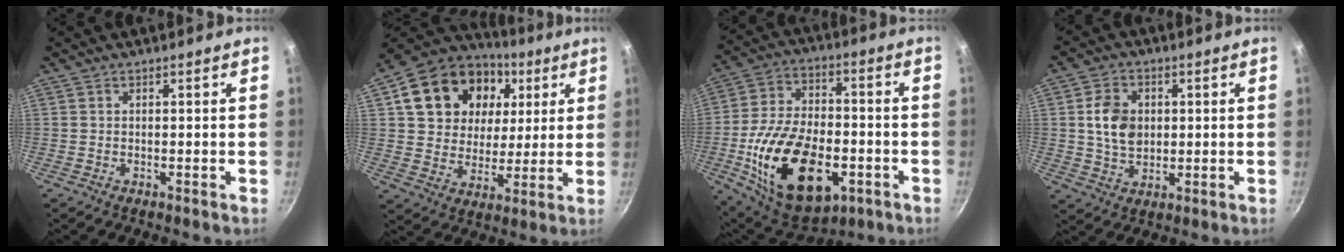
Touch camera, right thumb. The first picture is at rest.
{"total": 21.1, "force": [6.9, 16.1, 11.8], "torque": [-0.195, 0.009, 0.117]}
{"total": 24.5, "force": [-7.0, 14.1, 18.8], "torque": [-0.315, 0.023, -0.106]}
{"total": 8.1, "force": [1.0, 6.0, 5.3], "torque": [-0.079, 0.001, 0.019]}